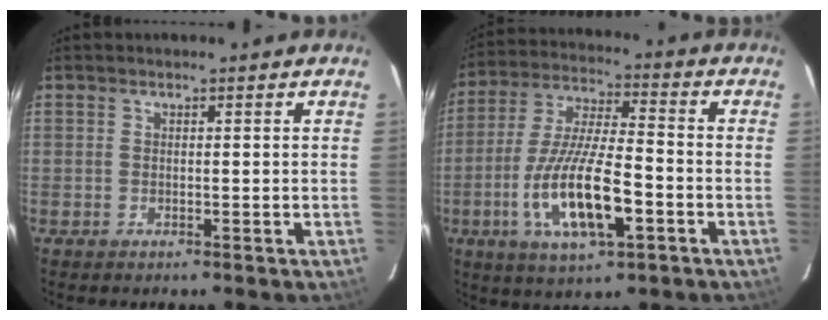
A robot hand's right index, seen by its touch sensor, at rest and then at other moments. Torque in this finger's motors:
{"motor_torque": [1.25, -0.88, 0.98, 0.21]}